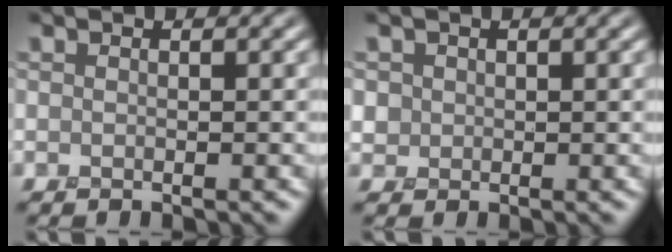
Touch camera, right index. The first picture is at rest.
{"total": 1.5, "force": [0.9, 1.0, -0.6], "torque": [0.021, 0.008, 0.013]}